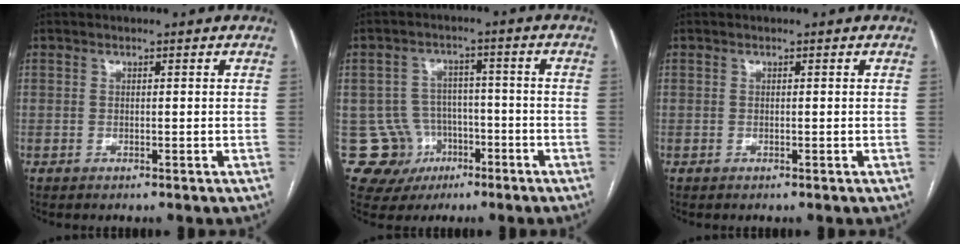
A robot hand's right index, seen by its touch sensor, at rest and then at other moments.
{"total": 9.1, "force": [-3.5, 8.4, 0.6], "torque": [-0.016, 0.020, -0.041]}
{"total": 0.0}